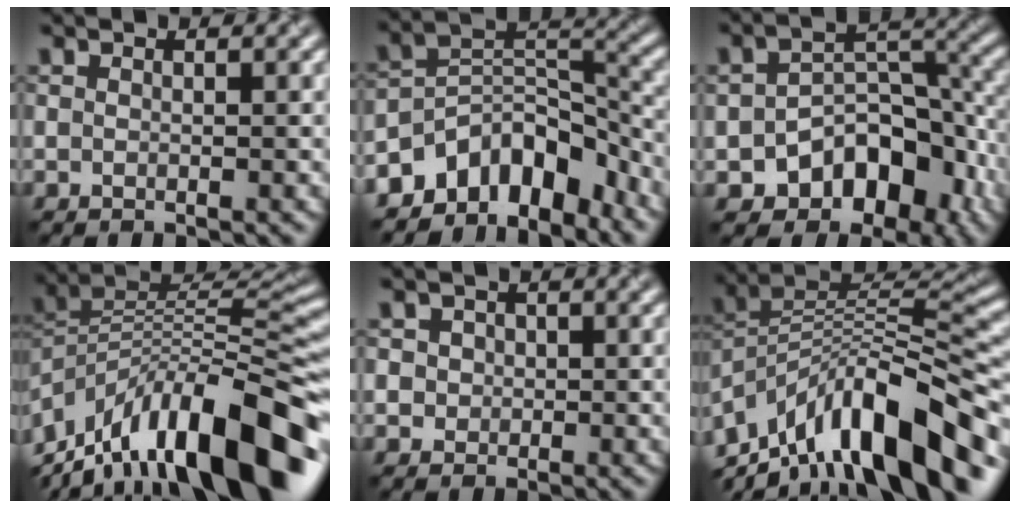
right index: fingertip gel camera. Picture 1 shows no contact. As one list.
[{"total": 7.9, "force": [-6.0, 4.0, 3.3], "torque": [-0.026, 0.002, -0.112]}, {"total": 8.9, "force": [-4.8, 5.6, 5.0], "torque": [-0.054, -0.012, -0.073]}, {"total": 14.8, "force": [-8.0, 5.4, 11.2], "torque": [-0.189, 0.032, -0.143]}, {"total": 2.3, "force": [0.5, 2.1, 0.8], "torque": [0.001, 0.011, 0.006]}, {"total": 12.8, "force": [-7.1, 5.1, 9.3], "torque": [-0.153, 0.033, -0.127]}]